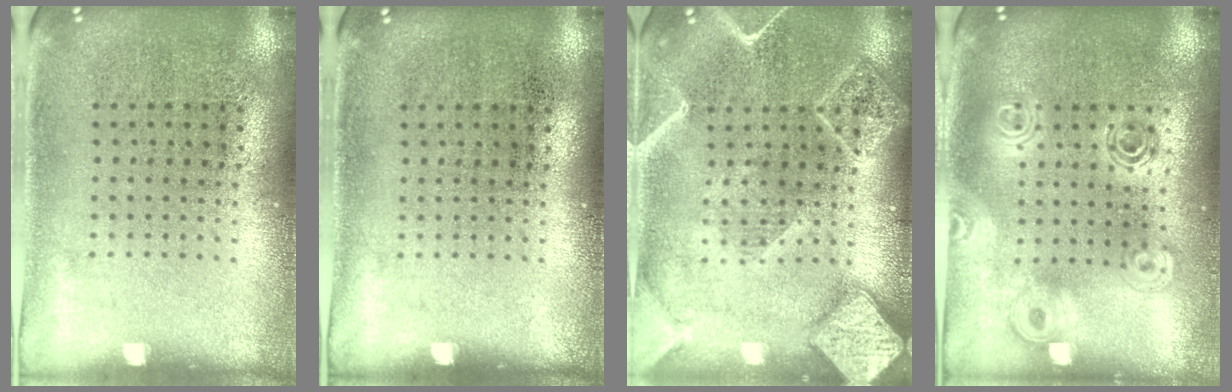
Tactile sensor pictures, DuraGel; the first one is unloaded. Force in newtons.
{"total": 0.0}
{"total": 3.9, "press": 3.9, "slide": 0.4}
{"total": 1.7, "press": 1.5, "slide": 0.8}